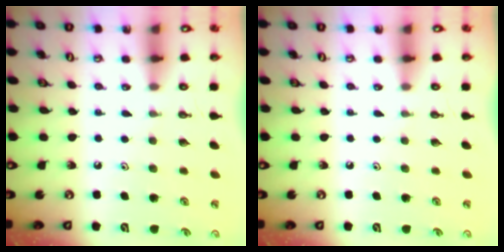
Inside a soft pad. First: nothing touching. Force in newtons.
{"total": 0.0}